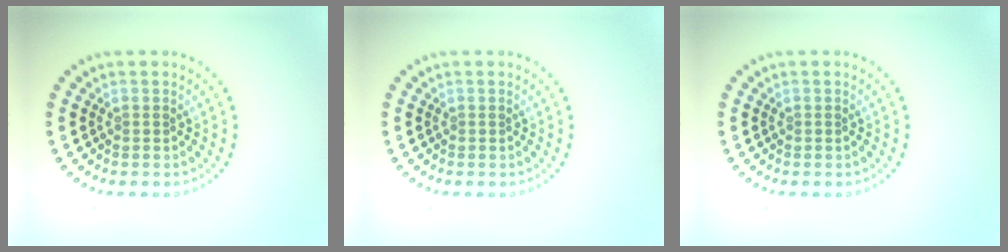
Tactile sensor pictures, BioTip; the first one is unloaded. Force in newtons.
{"total": 0.0}
{"total": 0.0}